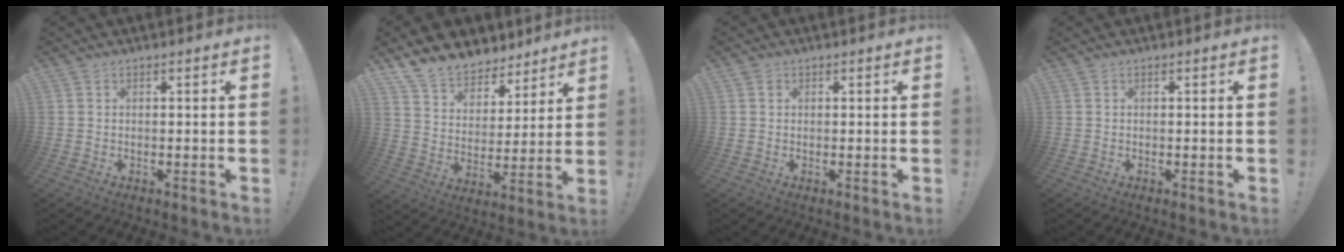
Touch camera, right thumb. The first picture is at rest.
{"total": 11.4, "force": [9.8, 5.5, 1.9], "torque": [-0.046, -0.081, 0.185]}
{"total": 0.8, "force": [0.4, 0.7, 0.1], "torque": [-0.003, 0.002, 0.008]}
{"total": 0.0}